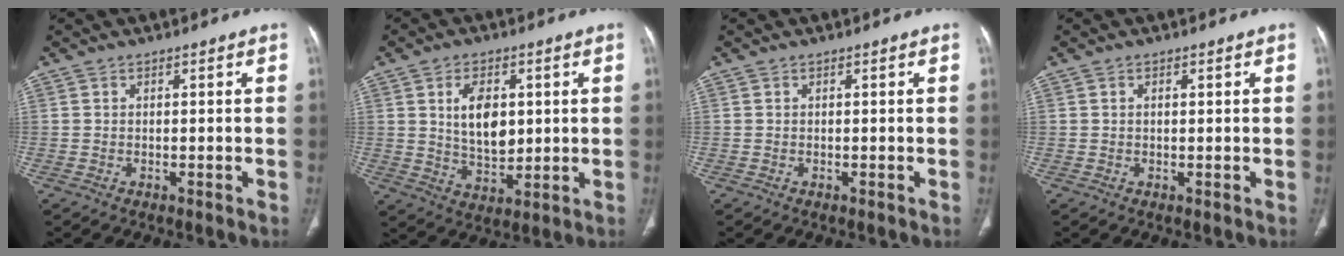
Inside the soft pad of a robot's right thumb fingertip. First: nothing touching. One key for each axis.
{"total": 9.3, "fx": 2.0, "fy": 5.6, "fz": 7.1, "tx": -0.100, "ty": -0.016, "tz": 0.043}
{"total": 0.0}
{"total": 0.7, "fx": 0.2, "fy": 0.3, "fz": 0.6, "tx": -0.012, "ty": 0.003, "tz": 0.003}